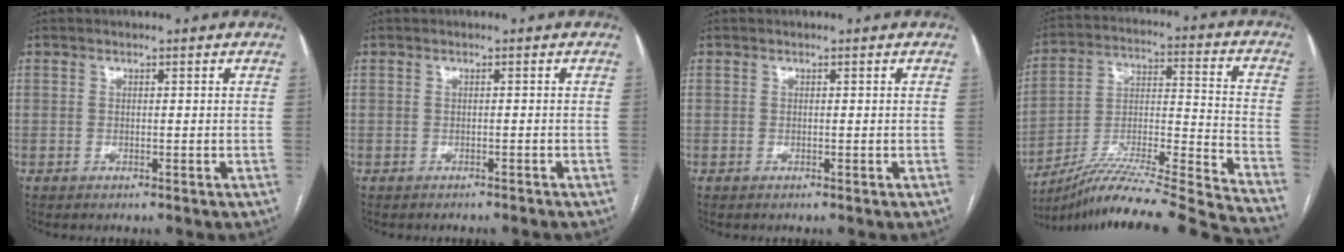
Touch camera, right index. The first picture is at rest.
{"total": 2.3, "force": [-2.2, 0.3, 0.6], "torque": [-0.011, -0.003, -0.028]}
{"total": 0.0}
{"total": 27.8, "force": [-25.0, -1.4, 12.0], "torque": [-0.148, -0.016, -0.388]}